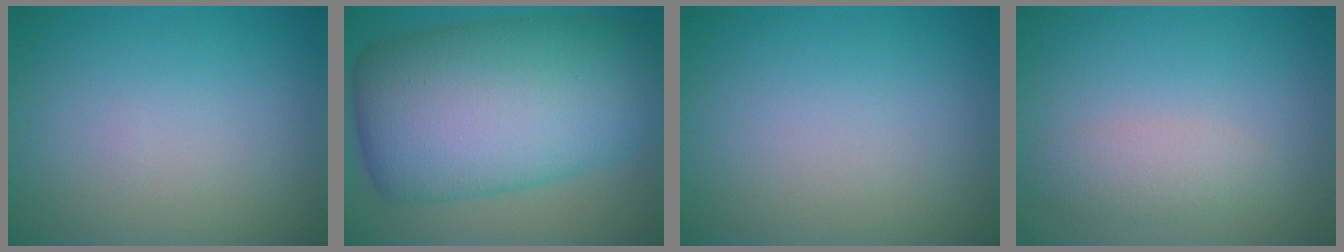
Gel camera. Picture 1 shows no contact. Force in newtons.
{"total": 15.1, "press": 15.1, "slide": 0.2}
{"total": 0.0}
{"total": 2.1, "press": 2.1, "slide": 0.1}